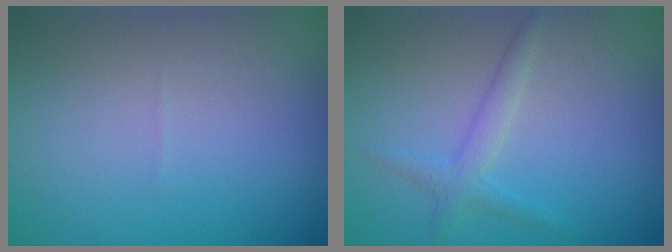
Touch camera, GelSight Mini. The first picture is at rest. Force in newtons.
{"total": 1.8, "press": 1.8, "slide": 0.0}